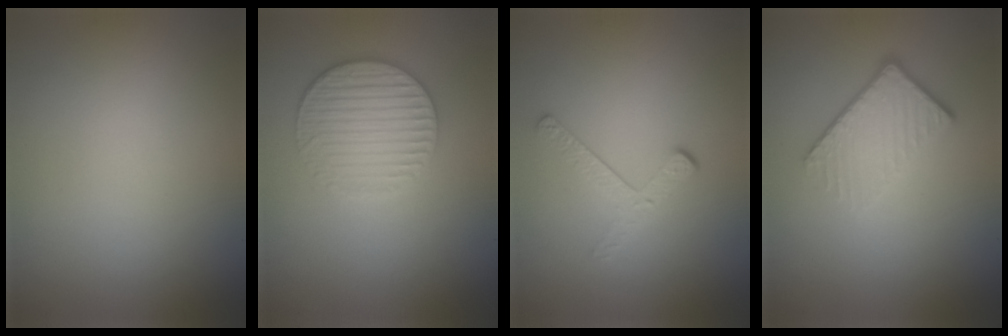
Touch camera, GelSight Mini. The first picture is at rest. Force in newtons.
{"total": 3.4, "press": 3.2, "slide": 1.1}
{"total": 2.0, "press": 1.4, "slide": 1.5}
{"total": 4.1, "press": 2.8, "slide": 3.0}